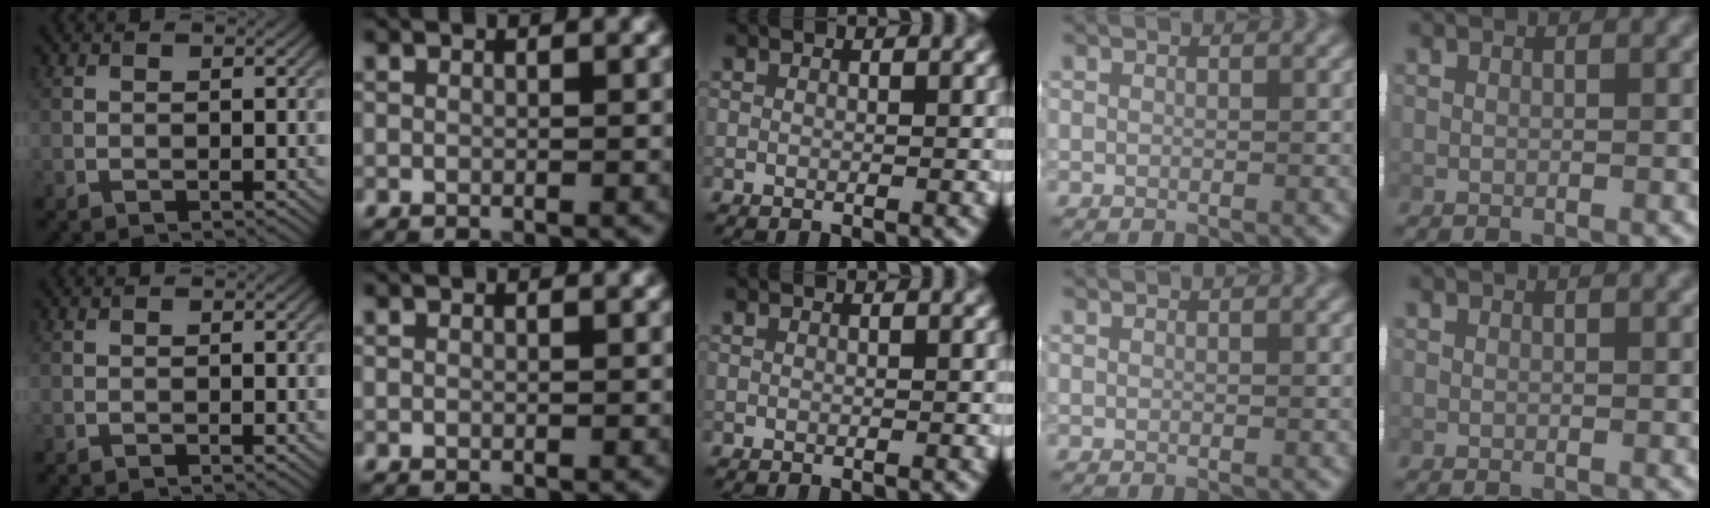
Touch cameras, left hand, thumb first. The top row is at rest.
{}